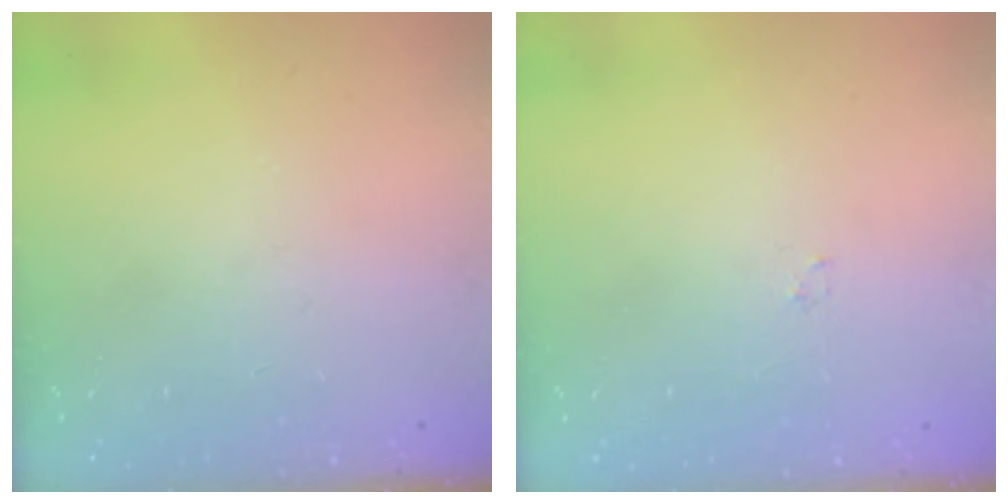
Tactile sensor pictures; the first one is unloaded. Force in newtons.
{"total": 0.8, "press": 0.8, "slide": 0.2}